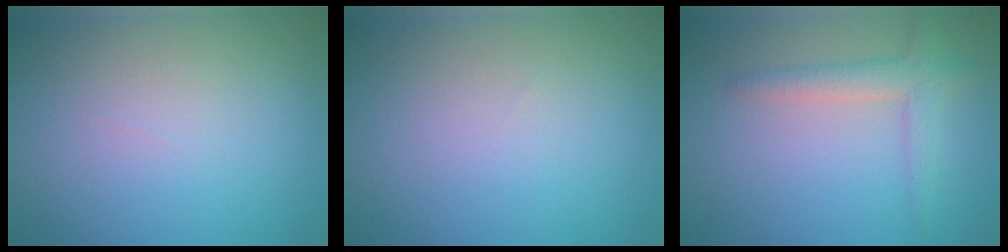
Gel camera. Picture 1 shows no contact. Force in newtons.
{"total": 0.0}
{"total": 2.7, "press": 2.7, "slide": 0.2}